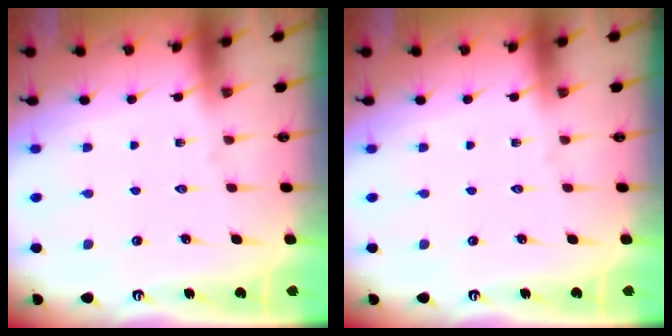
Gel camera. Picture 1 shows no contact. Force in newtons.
{"total": 0.0}